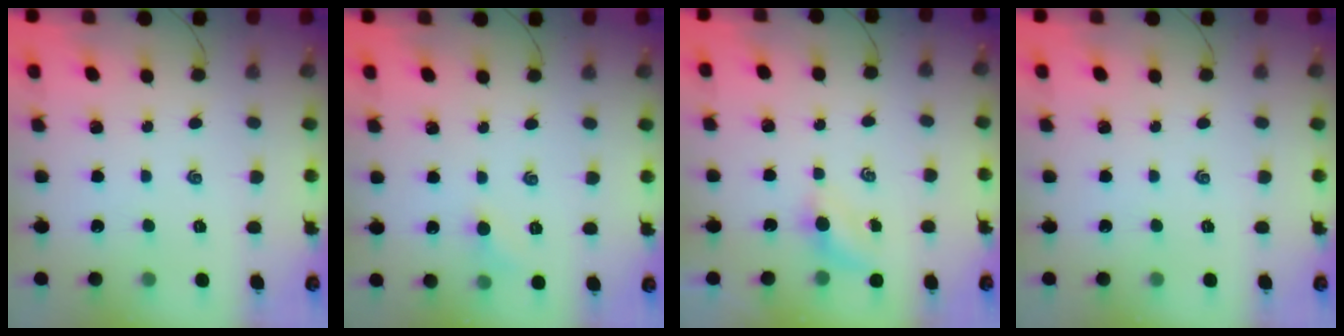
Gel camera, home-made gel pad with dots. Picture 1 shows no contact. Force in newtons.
{"total": 5.0, "press": 4.7, "slide": 1.7}
{"total": 3.0, "press": 2.8, "slide": 1.0}
{"total": 0.0}